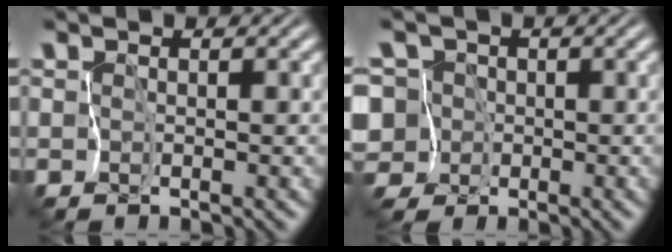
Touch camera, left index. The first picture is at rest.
{"total": 8.4, "force": [-1.7, 7.4, 3.4], "torque": [-0.096, 0.028, -0.074]}